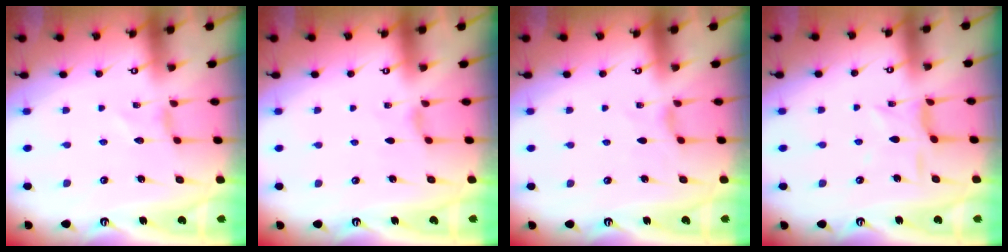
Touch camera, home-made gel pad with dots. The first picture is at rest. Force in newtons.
{"total": 1.9, "press": 1.9, "slide": 0.4}
{"total": 1.7, "press": 1.6, "slide": 0.4}
{"total": 5.7, "press": 5.6, "slide": 0.8}